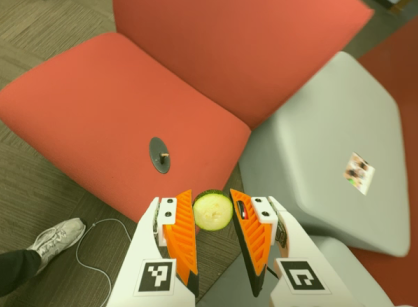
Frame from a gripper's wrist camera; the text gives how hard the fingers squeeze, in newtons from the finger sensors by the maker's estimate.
{"total": 7.7, "left": 8.3, "right": 7.1}